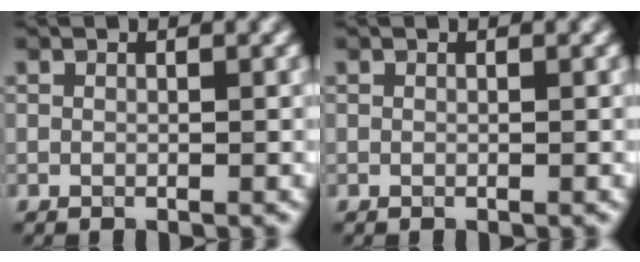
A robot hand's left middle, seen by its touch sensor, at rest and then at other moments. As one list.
[{"total": 0.0}]